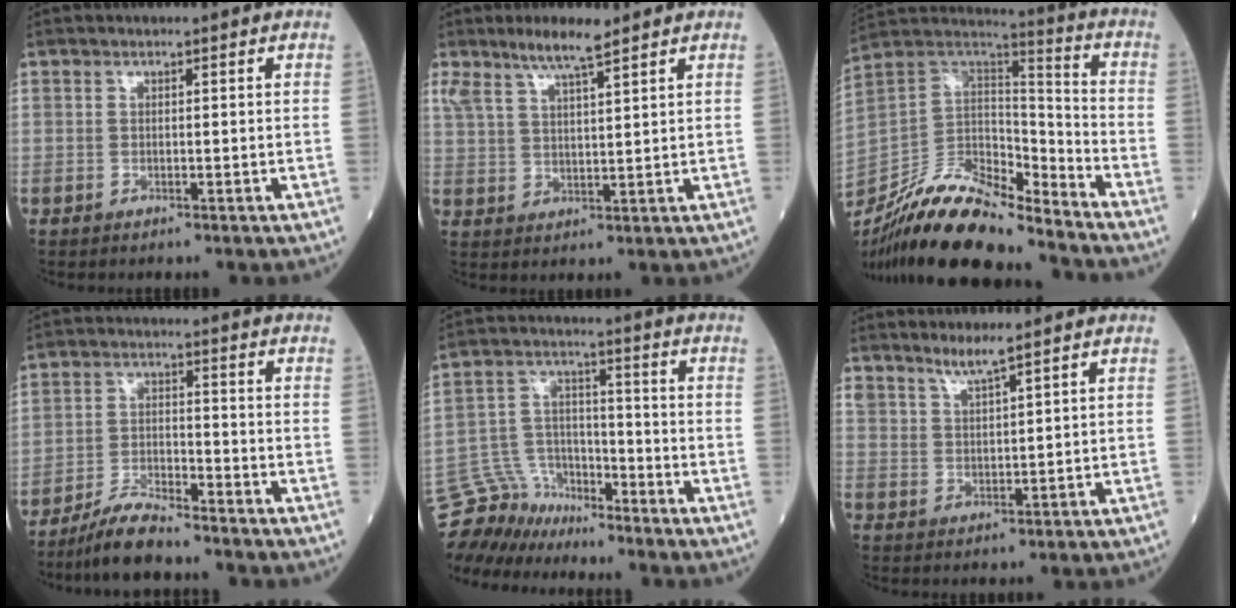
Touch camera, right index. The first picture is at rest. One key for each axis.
{"total": 6.2, "fx": 4.8, "fy": 0.5, "fz": 3.8, "tx": -0.082, "ty": 0.006, "tz": 0.091}
{"total": 19.3, "fx": -16.7, "fy": 4.1, "fz": 8.8, "tx": -0.176, "ty": 0.021, "tz": -0.306}
{"total": 6.6, "fx": -6.0, "fy": 0.7, "fz": 2.7, "tx": -0.057, "ty": -0.016, "tz": -0.114}
{"total": 10.2, "fx": -9.8, "fy": 3.0, "fz": 0.0, "tx": -0.015, "ty": 0.026, "tz": -0.188}
{"total": 3.5, "fx": 3.1, "fy": -0.2, "fz": 1.6, "tx": -0.037, "ty": -0.004, "tz": 0.065}